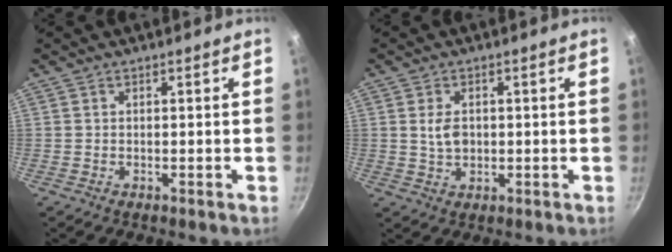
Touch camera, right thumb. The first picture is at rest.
{"total": 4.0, "force": [0.4, 2.8, 2.9], "torque": [-0.043, -0.001, 0.009]}